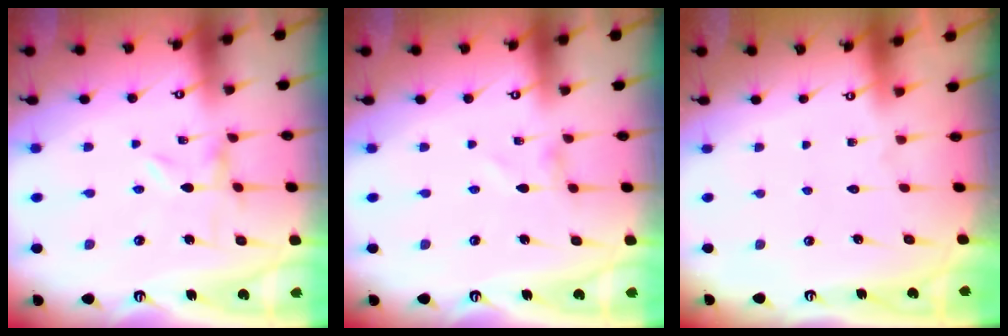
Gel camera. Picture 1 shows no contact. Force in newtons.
{"total": 1.2, "press": 1.1, "slide": 0.1}
{"total": 1.8, "press": 1.8, "slide": 0.1}